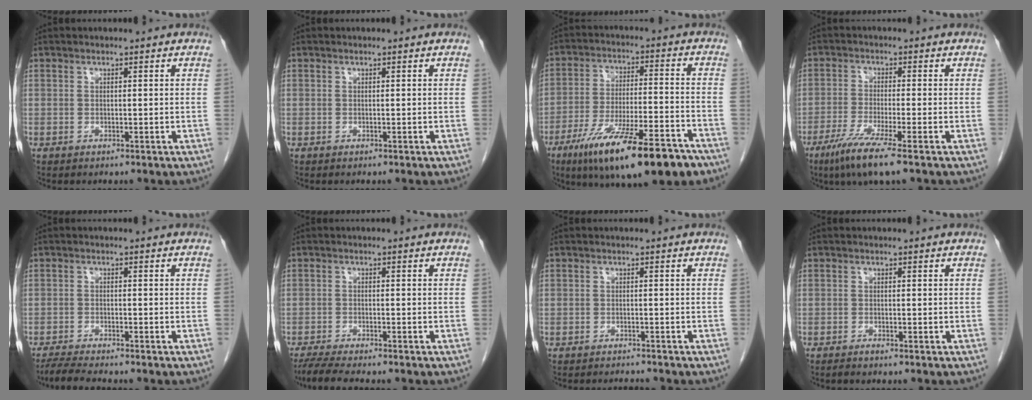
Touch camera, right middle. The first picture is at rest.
{"total": 0.0}
{"total": 18.6, "force": [-12.1, 3.3, 13.8], "torque": [-0.202, -0.025, -0.199]}
{"total": 7.6, "force": [-4.8, -0.4, 5.9], "torque": [-0.112, -0.024, -0.087]}
{"total": 4.6, "force": [-4.1, -0.3, 2.0], "torque": [-0.040, -0.021, -0.071]}
{"total": 5.4, "force": [-4.6, -0.2, 2.7], "torque": [-0.050, -0.022, -0.080]}
{"total": 1.8, "force": [-1.7, -0.3, -0.2], "torque": [0.000, -0.013, -0.023]}
{"total": 0.8, "force": [-0.7, -0.1, 0.4], "torque": [-0.010, -0.001, -0.014]}